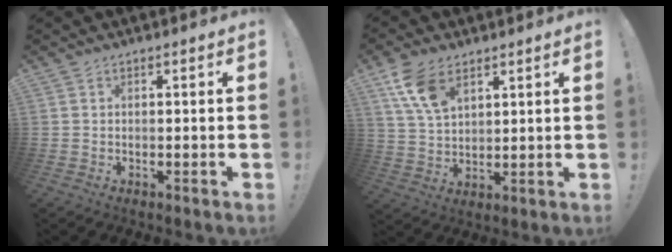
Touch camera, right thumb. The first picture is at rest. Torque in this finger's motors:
{"motor_torque": [-0.71, 1.03, 0.94, 0.47, 0.30]}